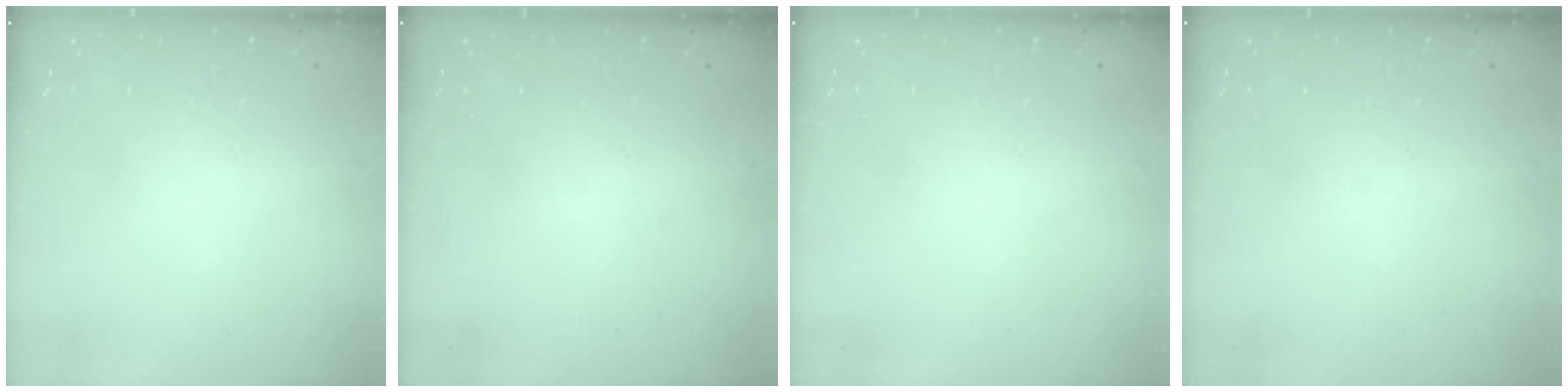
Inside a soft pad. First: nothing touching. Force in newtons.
{"total": 0.0}
{"total": 0.0}
{"total": 0.0}